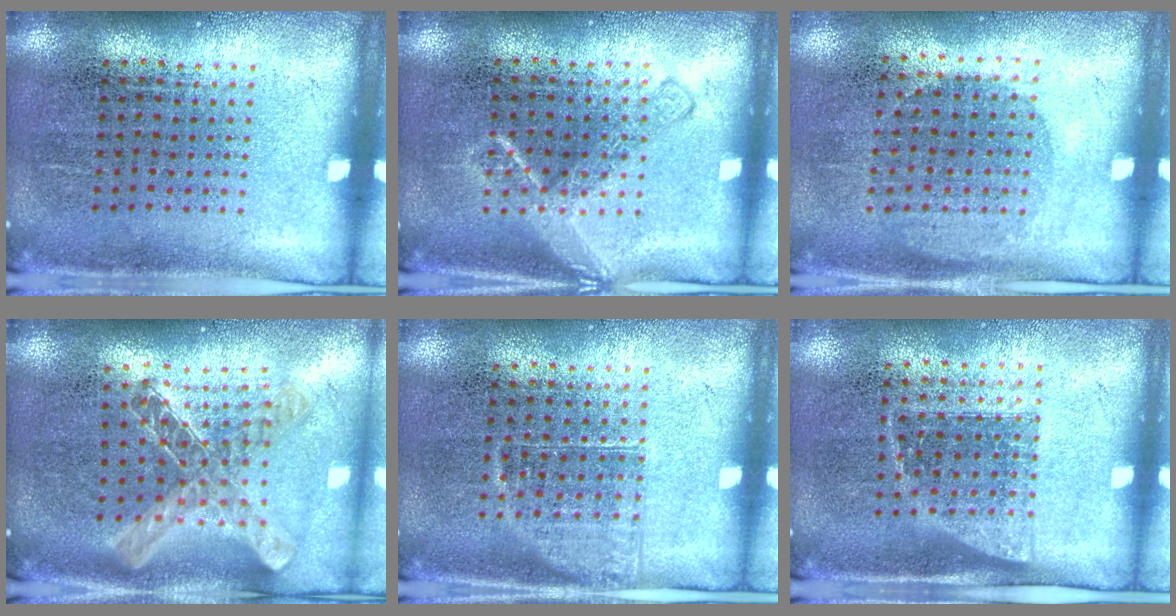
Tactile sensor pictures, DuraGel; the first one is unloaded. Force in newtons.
{"total": 2.4, "press": 2.4, "slide": 0.4}
{"total": 1.0, "press": 0.9, "slide": 0.5}
{"total": 1.2, "press": 1.1, "slide": 0.5}
{"total": 1.1, "press": 0.9, "slide": 0.6}
{"total": 1.2, "press": 0.9, "slide": 0.7}